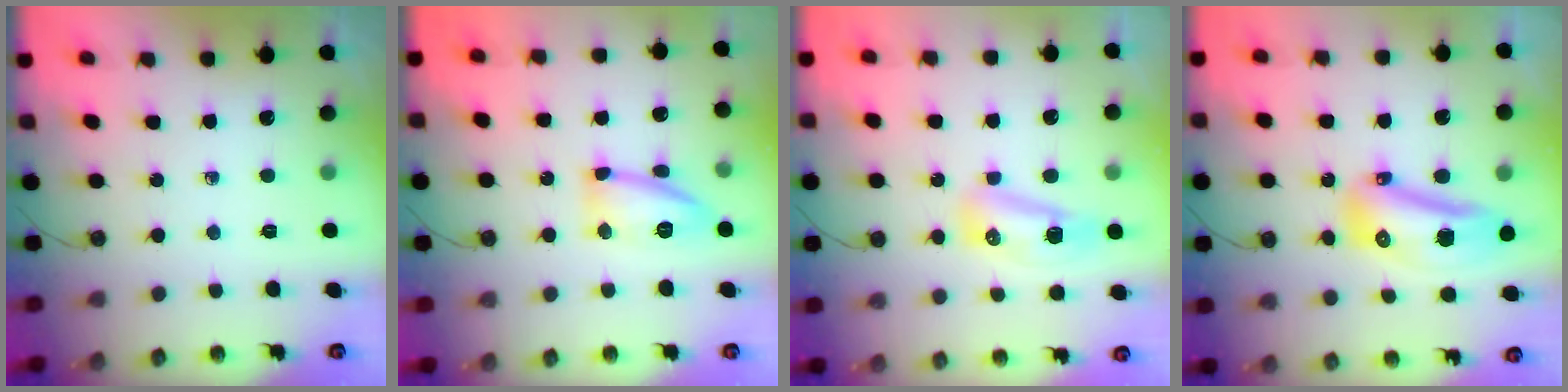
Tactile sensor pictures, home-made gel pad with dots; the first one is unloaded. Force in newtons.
{"total": 13.4, "press": 13.3, "slide": 1.0}
{"total": 9.0, "press": 8.7, "slide": 2.3}
{"total": 13.5, "press": 13.4, "slide": 2.3}